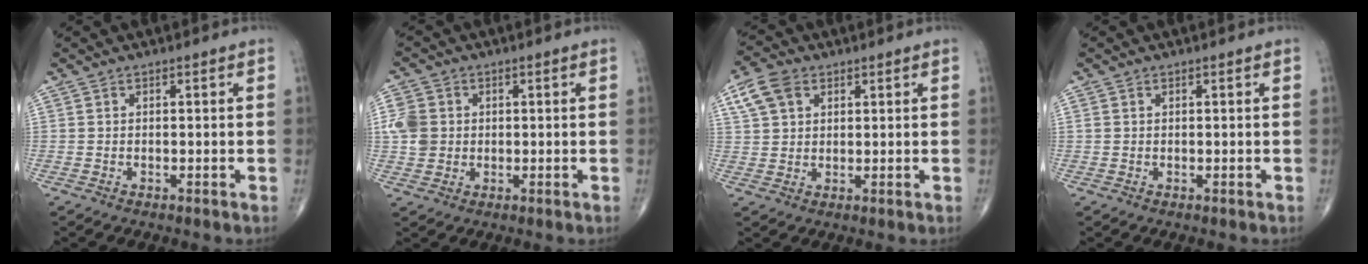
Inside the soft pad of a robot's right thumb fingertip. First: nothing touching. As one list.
[{"total": 6.3, "force": [0.6, 5.5, 3.0], "torque": [-0.050, 0.004, 0.009]}, {"total": 6.8, "force": [3.1, 4.7, 3.8], "torque": [-0.067, 0.004, 0.060]}, {"total": 0.6, "force": [0.2, 0.5, 0.3], "torque": [-0.004, 0.003, 0.003]}]